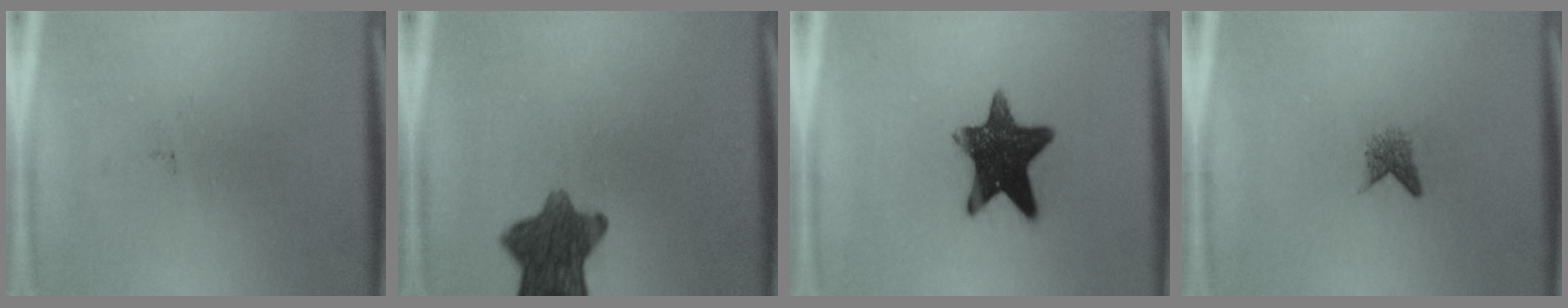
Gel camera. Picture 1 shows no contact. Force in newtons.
{"total": 9.9}
{"total": 13.3}
{"total": 1.6}